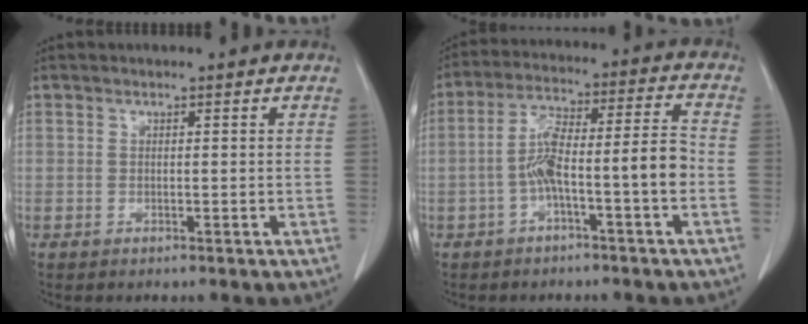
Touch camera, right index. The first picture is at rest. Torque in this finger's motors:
{"motor_torque": [1.54, -0.60, 0.66, 0.21]}